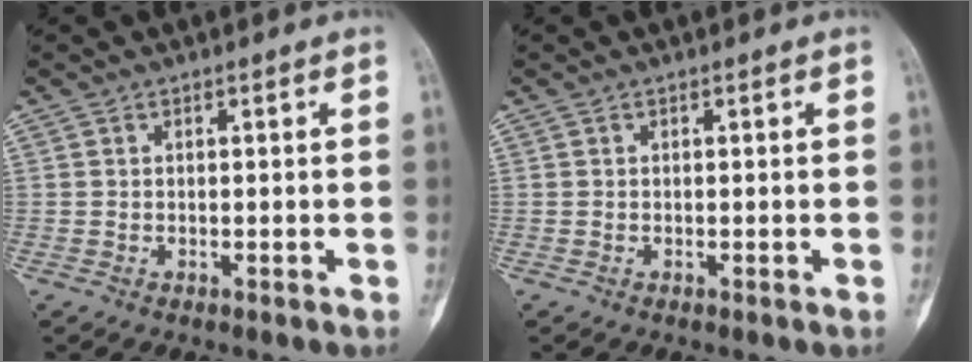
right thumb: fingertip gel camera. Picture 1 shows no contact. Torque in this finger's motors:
{"motor_torque": [0.32, -0.20, 0.04, 0.04, 0.02]}